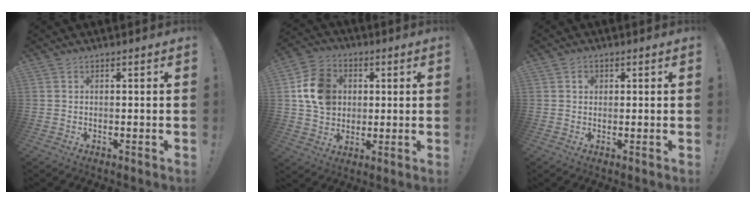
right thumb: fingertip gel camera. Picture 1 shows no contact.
{"total": 13.9, "force": [2.5, 11.7, 7.2], "torque": [-0.105, 0.002, 0.053]}
{"total": 1.7, "force": [0.5, 1.5, 0.6], "torque": [-0.004, 0.001, 0.007]}